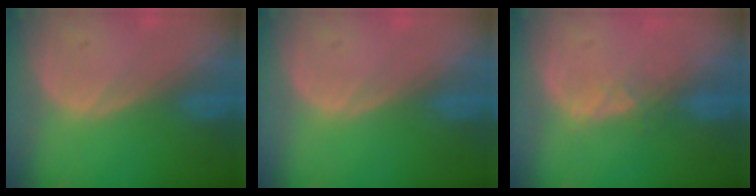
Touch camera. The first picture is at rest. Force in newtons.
{"total": 0.0}
{"total": 2.0, "press": 1.9, "slide": 0.7}